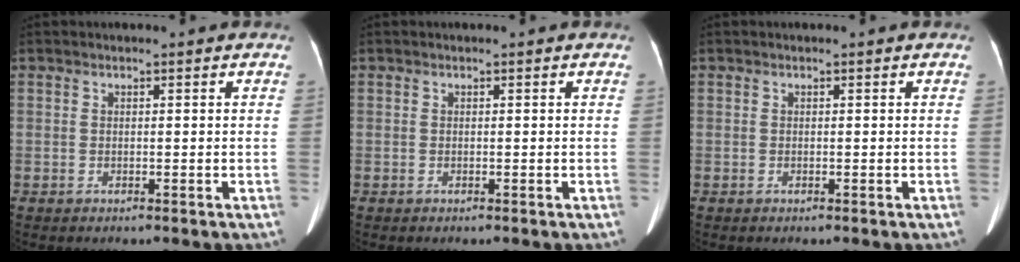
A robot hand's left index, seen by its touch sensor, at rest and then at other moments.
{"total": 0.0}
{"total": 0.0}